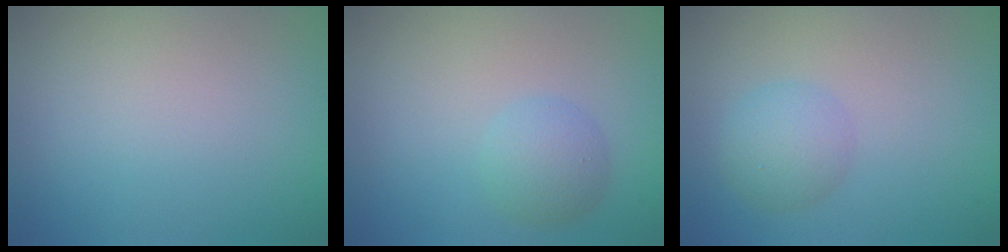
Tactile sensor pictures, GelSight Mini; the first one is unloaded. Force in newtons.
{"total": 2.4, "press": 2.4, "slide": 0.1}
{"total": 2.6, "press": 2.6, "slide": 0.1}